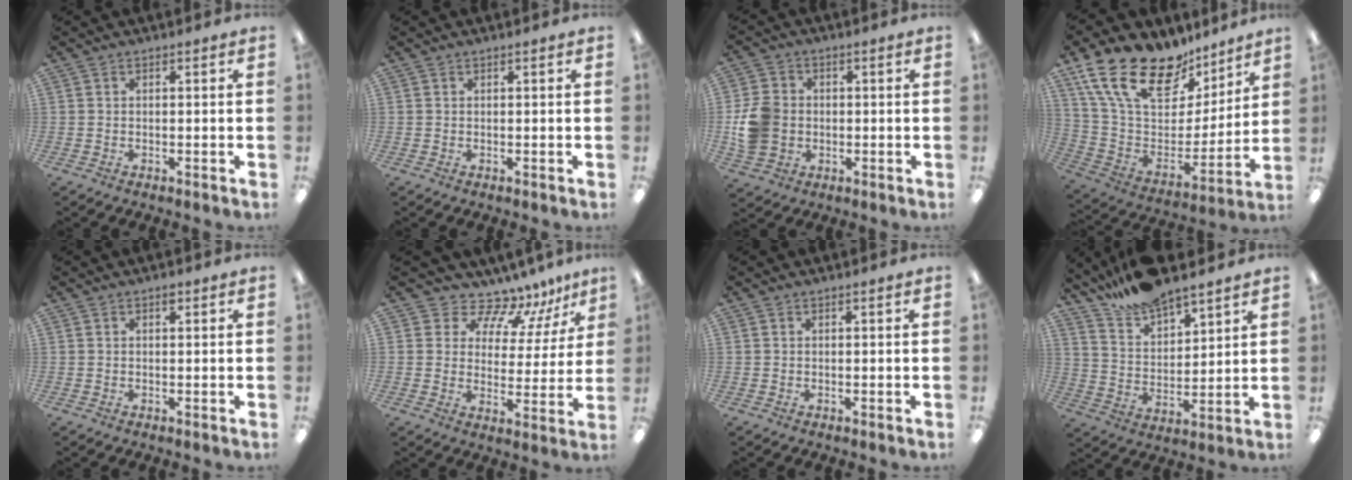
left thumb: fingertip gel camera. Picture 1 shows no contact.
{"total": 0.0}
{"total": 9.1, "force": [-0.4, 7.8, 4.6], "torque": [-0.091, 0.018, -0.002]}
{"total": 22.4, "force": [15.5, 11.1, 11.8], "torque": [-0.228, -0.093, 0.285]}
{"total": 1.0, "force": [0.6, 0.4, 0.7], "torque": [-0.008, -0.001, 0.009]}
{"total": 10.5, "force": [9.2, 4.6, 2.3], "torque": [-0.046, -0.080, 0.167]}
{"total": 0.0}
{"total": 11.1, "force": [10.4, 2.4, 2.8], "torque": [-0.066, -0.072, 0.195]}